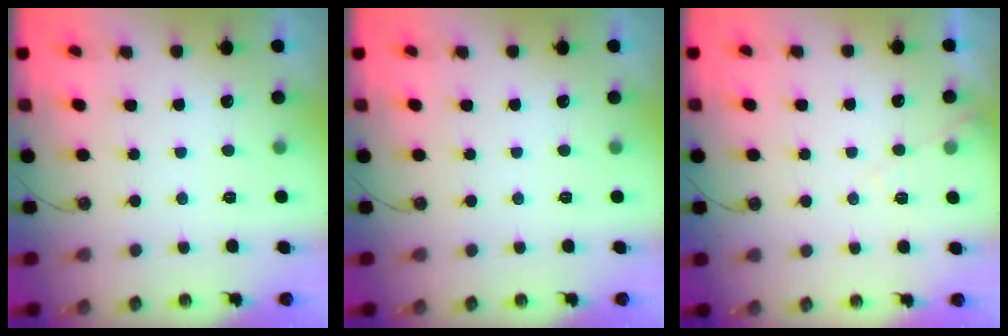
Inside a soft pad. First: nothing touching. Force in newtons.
{"total": 0.0}
{"total": 6.1, "press": 6.0, "slide": 0.8}